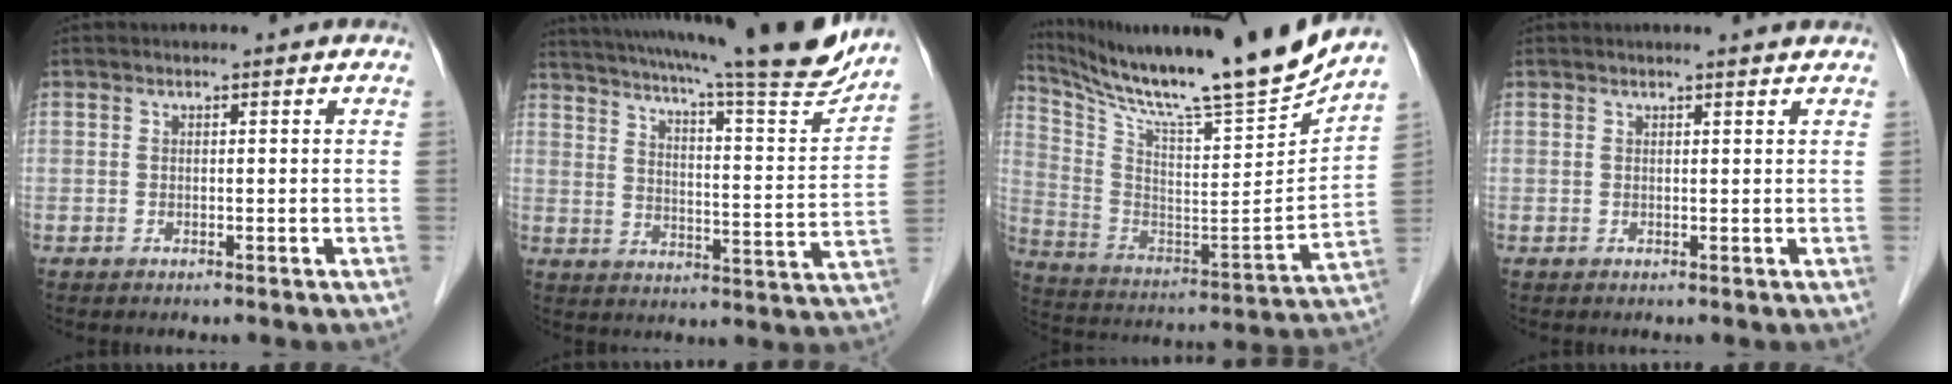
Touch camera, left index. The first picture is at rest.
{"total": 24.2, "force": [21.1, 0.4, 11.9], "torque": [-0.196, -0.041, 0.282]}
{"total": 22.7, "force": [20.1, -1.3, 10.4], "torque": [-0.194, -0.066, 0.326]}
{"total": 1.9, "force": [1.8, -0.4, 0.5], "torque": [-0.015, 0.001, 0.020]}